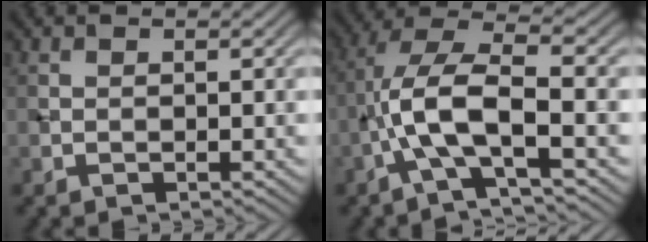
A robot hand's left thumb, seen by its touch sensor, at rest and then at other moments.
{"total": 9.1, "force": [-2.6, 2.8, 8.3], "torque": [-0.175, 0.015, -0.058]}